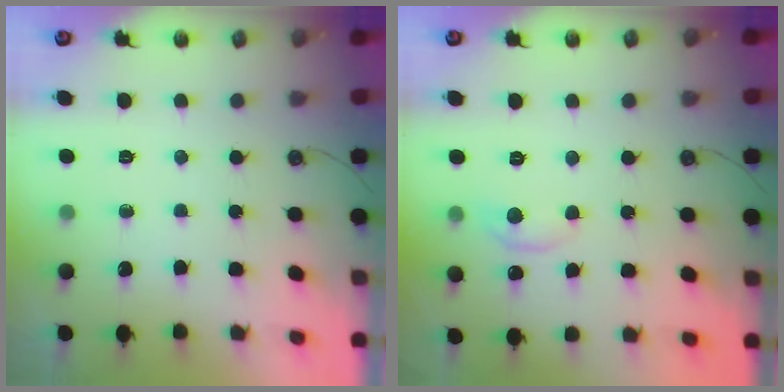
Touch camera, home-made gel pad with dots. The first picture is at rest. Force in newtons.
{"total": 0.6, "press": 0.1, "slide": 0.6}